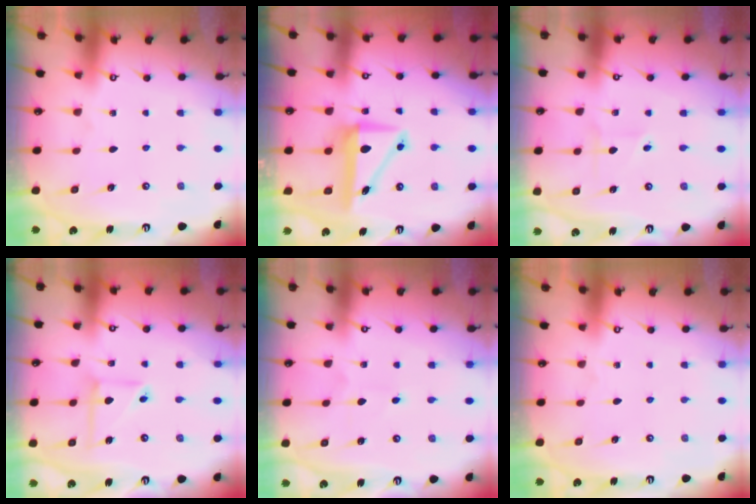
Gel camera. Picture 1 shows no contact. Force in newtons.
{"total": 7.5, "press": 7.3, "slide": 1.8}
{"total": 1.7, "press": 1.5, "slide": 0.9}
{"total": 7.0, "press": 7.0, "slide": 0.6}
{"total": 2.6, "press": 2.6, "slide": 0.2}
{"total": 0.0}